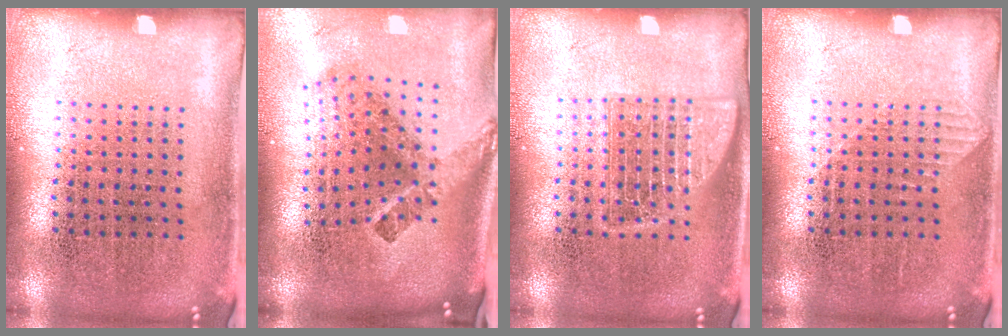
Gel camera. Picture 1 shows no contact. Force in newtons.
{"total": 2.7, "press": 1.7, "slide": 2.1}
{"total": 2.5, "press": 2.4, "slide": 0.3}
{"total": 0.7, "press": 0.6, "slide": 0.2}